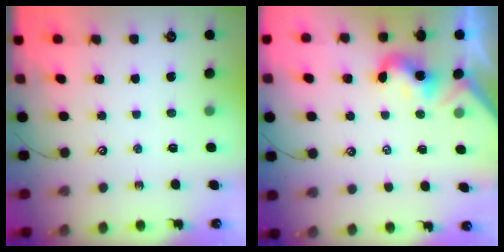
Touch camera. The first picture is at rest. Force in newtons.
{"total": 0.8, "press": 0.7, "slide": 0.5}